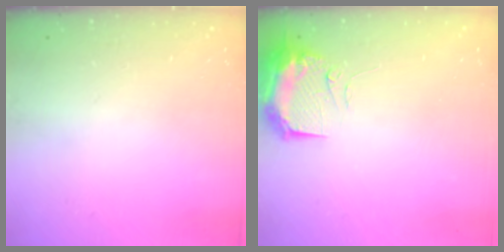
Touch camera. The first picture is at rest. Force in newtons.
{"total": 10.0, "press": 9.9, "slide": 1.6}